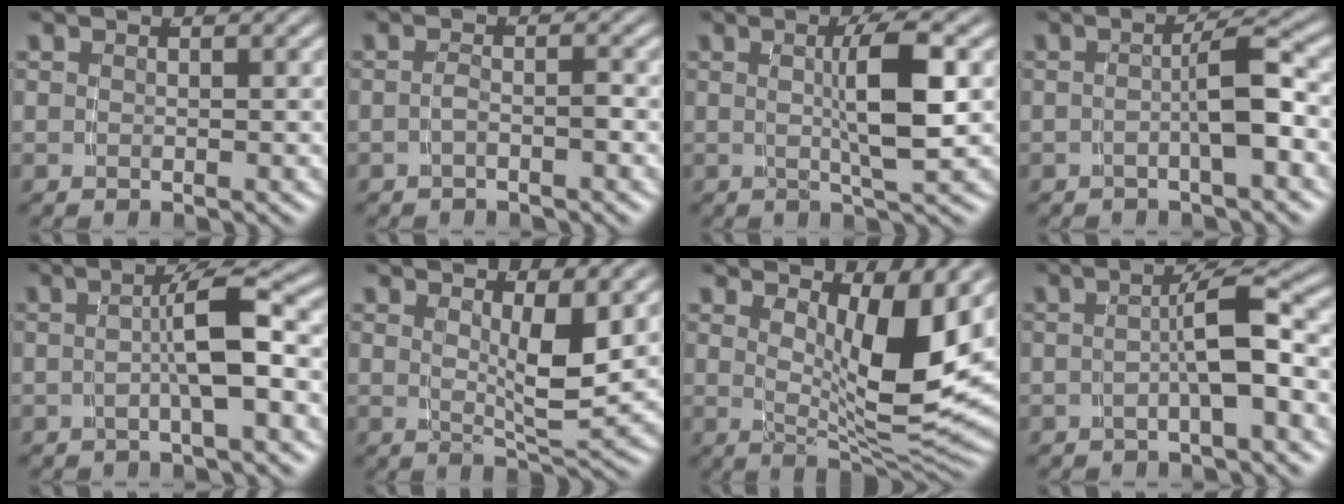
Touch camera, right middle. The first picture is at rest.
{"total": 1.4, "force": [-1.1, -0.3, 0.8], "torque": [-0.016, -0.003, -0.020]}
{"total": 4.6, "force": [0.4, 0.1, 4.6], "torque": [-0.073, 0.000, 0.009]}
{"total": 3.0, "force": [-1.0, -0.3, 2.8], "torque": [-0.036, 0.002, -0.015]}
{"total": 3.9, "force": [-0.8, -0.1, 3.9], "torque": [-0.053, 0.010, -0.014]}
{"total": 3.6, "force": [1.4, 0.1, 3.4], "torque": [-0.056, -0.021, 0.030]}
{"total": 8.7, "force": [2.4, 2.3, 8.0], "torque": [-0.117, -0.016, 0.044]}
{"total": 3.5, "force": [-1.2, -0.1, 3.3], "torque": [-0.043, 0.006, -0.018]}